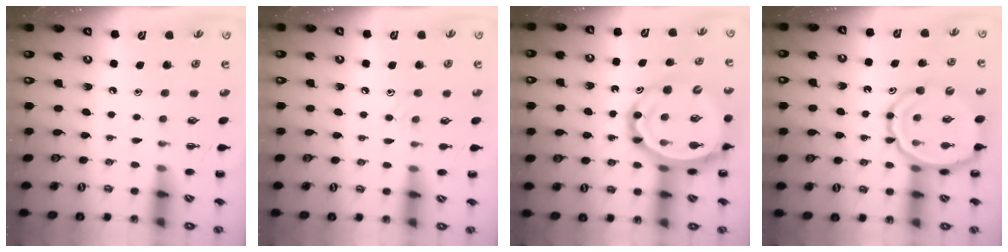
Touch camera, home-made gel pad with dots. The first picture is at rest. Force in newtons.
{"total": 6.4, "press": 6.2, "slide": 1.8}
{"total": 17.5, "press": 16.8, "slide": 4.9}
{"total": 13.4, "press": 13.0, "slide": 3.0}